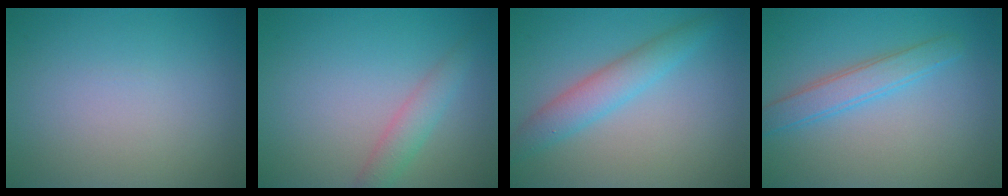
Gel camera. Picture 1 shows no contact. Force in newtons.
{"total": 2.3, "press": 2.3, "slide": 0.0}
{"total": 3.4, "press": 3.4, "slide": 0.2}
{"total": 2.9, "press": 2.9, "slide": 0.1}